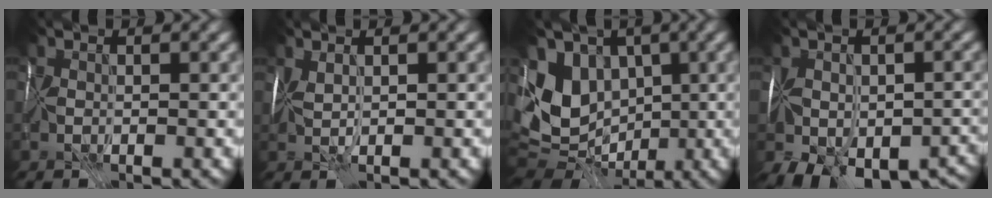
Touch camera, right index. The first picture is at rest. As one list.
[{"total": 2.1, "force": [0.4, 0.7, 2.0], "torque": [-0.038, 0.006, 0.008]}, {"total": 10.7, "force": [1.0, 8.5, 6.4], "torque": [-0.141, 0.009, 0.013]}, {"total": 11.4, "force": [-5.8, 7.3, 6.6], "torque": [-0.106, -0.041, -0.079]}]